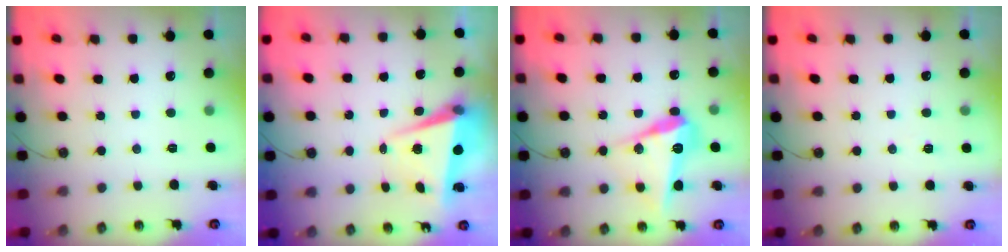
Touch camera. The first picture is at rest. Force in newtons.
{"total": 5.2, "press": 5.1, "slide": 1.3}
{"total": 15.1, "press": 15.1, "slide": 1.3}
{"total": 4.9, "press": 2.5, "slide": 4.2}